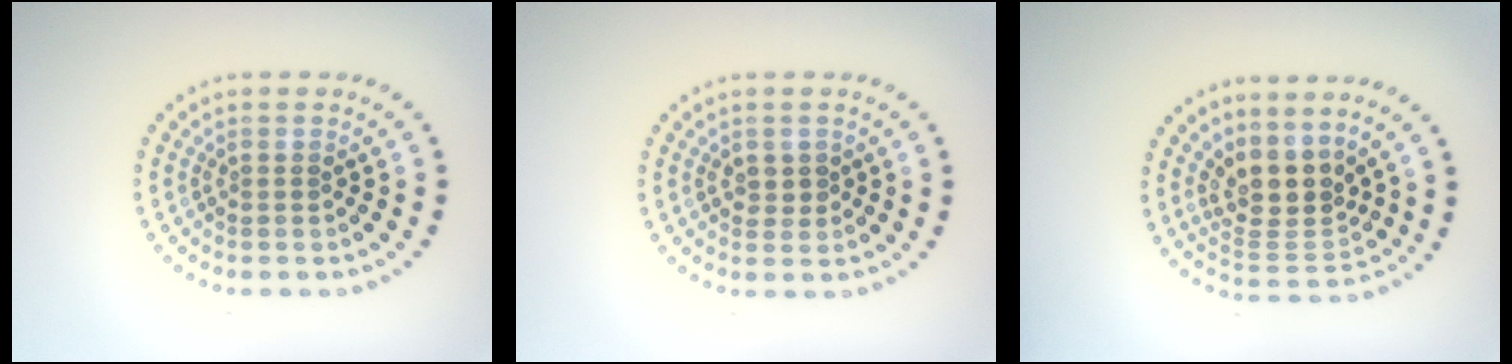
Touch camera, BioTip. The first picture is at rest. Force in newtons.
{"total": 1.2, "press": 1.2, "slide": 0.2}
{"total": 3.8, "press": 3.0, "slide": 2.3}